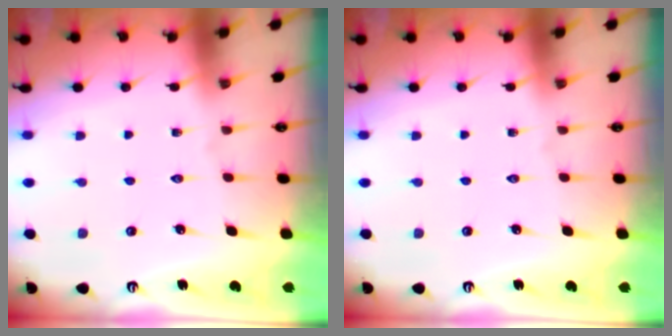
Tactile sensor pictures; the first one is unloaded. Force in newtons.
{"total": 0.0}